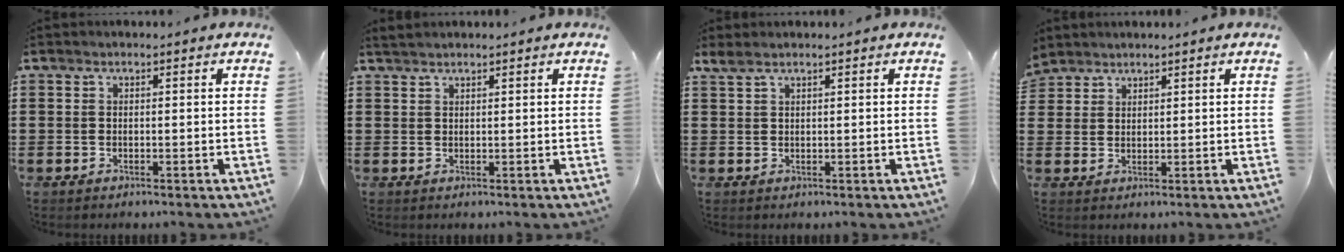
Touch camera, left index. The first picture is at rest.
{"total": 1.3, "force": [1.2, 0.1, 0.4], "torque": [-0.009, 0.001, 0.024]}
{"total": 1.5, "force": [1.1, 0.3, 0.9], "torque": [-0.021, 0.001, 0.022]}
{"total": 2.4, "force": [2.2, 1.0, -0.2], "torque": [-0.003, 0.002, 0.044]}